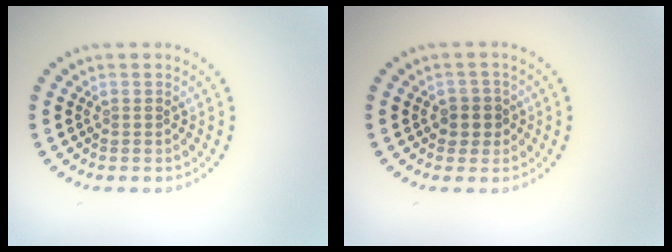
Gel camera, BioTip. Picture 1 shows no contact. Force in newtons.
{"total": 2.0, "press": 1.8, "slide": 0.8}